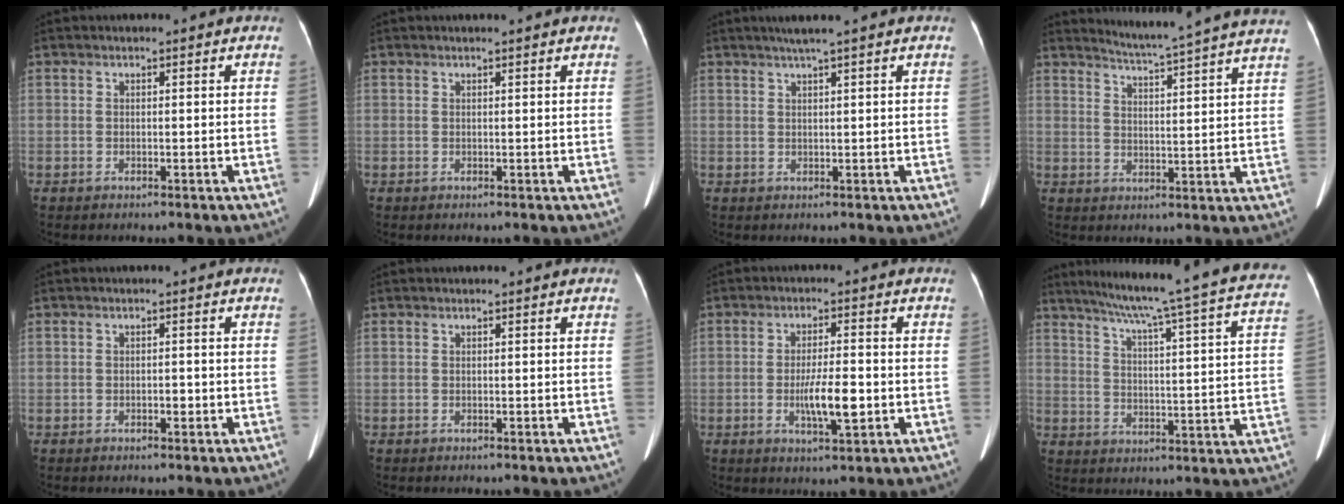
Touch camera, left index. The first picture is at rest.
{"total": 0.9, "force": [0.8, -0.1, 0.4], "torque": [-0.006, 0.007, 0.013]}
{"total": 2.7, "force": [2.0, -0.7, 1.7], "torque": [-0.032, 0.005, 0.039]}
{"total": 15.7, "force": [14.6, -1.8, 5.6], "torque": [-0.097, -0.051, 0.180]}
{"total": 1.1, "force": [-0.5, 0.5, 0.9], "torque": [-0.012, 0.001, -0.008]}
{"total": 0.0}
{"total": 6.2, "force": [-1.4, 1.0, 6.0], "torque": [-0.110, -0.009, -0.022]}
{"total": 26.7, "force": [22.7, 0.4, 14.1], "torque": [-0.213, -0.043, 0.278]}